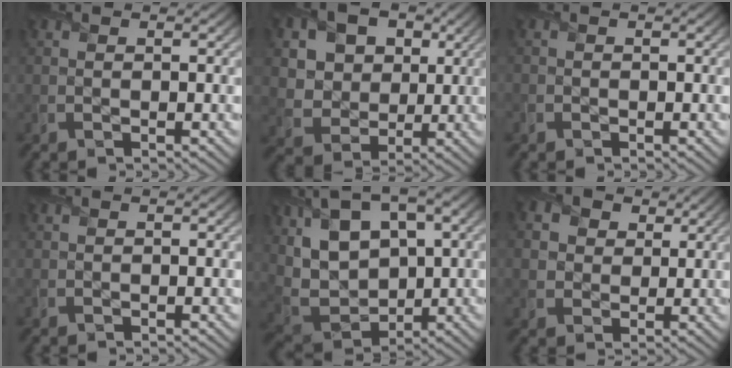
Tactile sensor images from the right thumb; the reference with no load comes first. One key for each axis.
{"total": 11.3, "fx": 4.3, "fy": 9.1, "fz": 5.1, "tx": -0.148, "ty": 0.008, "tz": 0.090}
{"total": 0.6, "fx": -0.3, "fy": 0.5, "fz": 0.1, "tx": -0.001, "ty": -0.004, "tz": -0.005}
{"total": 0.0}
{"total": 15.1, "fx": 5.1, "fy": 8.9, "fz": 11.1, "tx": -0.249, "ty": 0.002, "tz": 0.105}
{"total": 6.6, "fx": 2.9, "fy": 5.2, "fz": 2.7, "tx": -0.110, "ty": 0.007, "tz": 0.047}